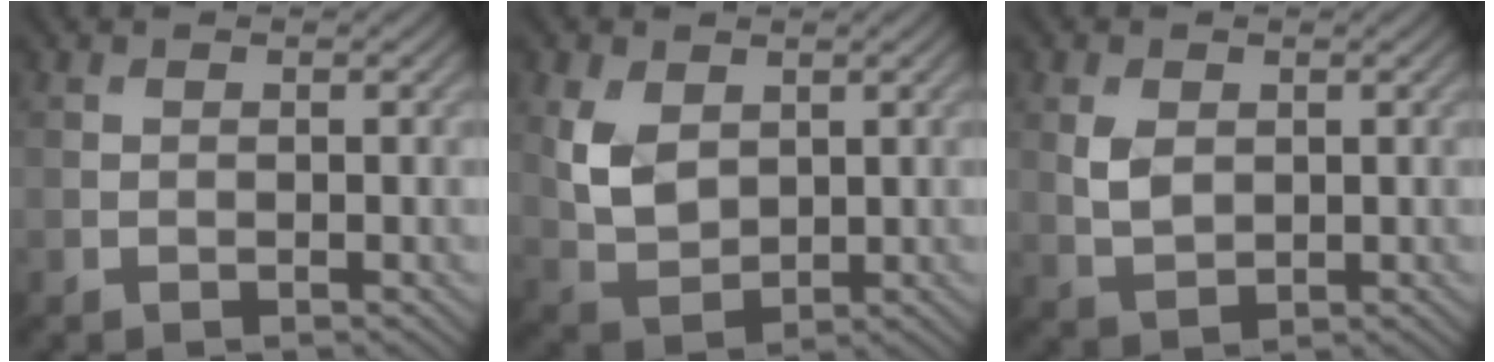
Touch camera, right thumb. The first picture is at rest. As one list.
[{"total": 5.9, "force": [1.8, 4.1, 3.9], "torque": [-0.094, -0.004, 0.041]}, {"total": 3.1, "force": [0.7, 2.1, 2.2], "torque": [-0.053, -0.002, 0.018]}]